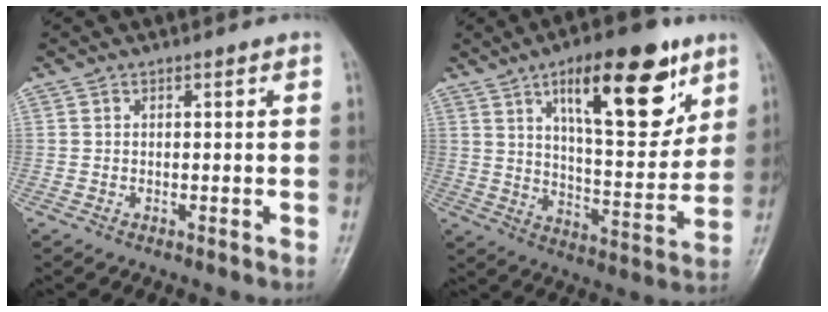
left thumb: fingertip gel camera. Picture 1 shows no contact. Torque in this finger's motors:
{"motor_torque": [0.79, 0.70, 1.79, -0.98, 0.18]}